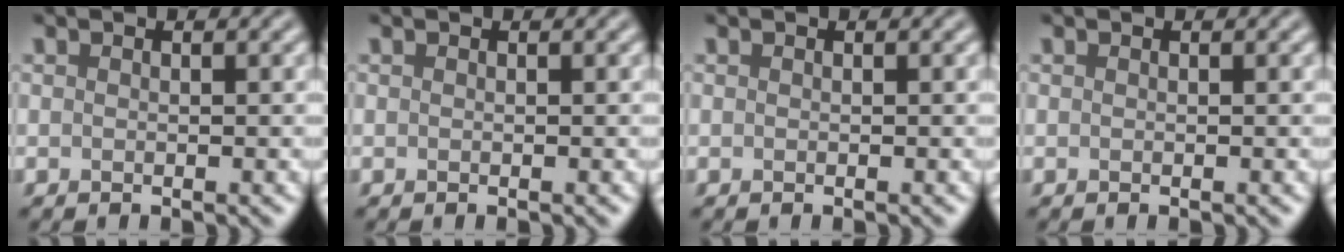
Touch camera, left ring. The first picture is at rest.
{"total": 0.0}
{"total": 0.0}
{"total": 0.0}